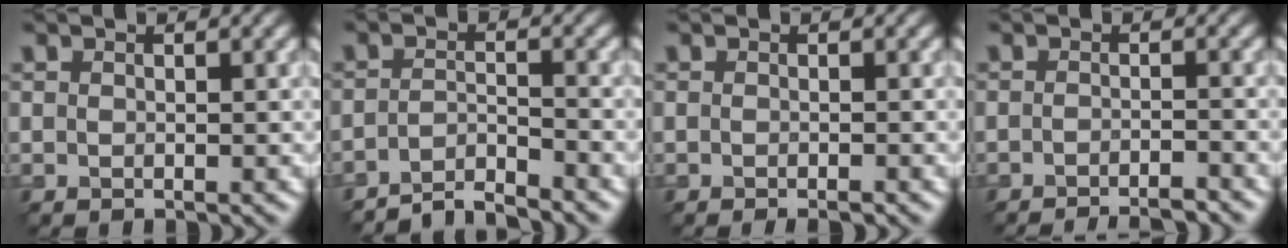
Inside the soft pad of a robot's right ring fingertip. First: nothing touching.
{"total": 3.1, "force": [-3.0, 0.4, 0.9], "torque": [-0.009, 0.004, -0.063]}
{"total": 1.3, "force": [-0.9, 0.2, 0.9], "torque": [-0.012, -0.005, -0.011]}
{"total": 3.9, "force": [-3.4, 0.5, 1.8], "torque": [-0.022, 0.001, -0.050]}